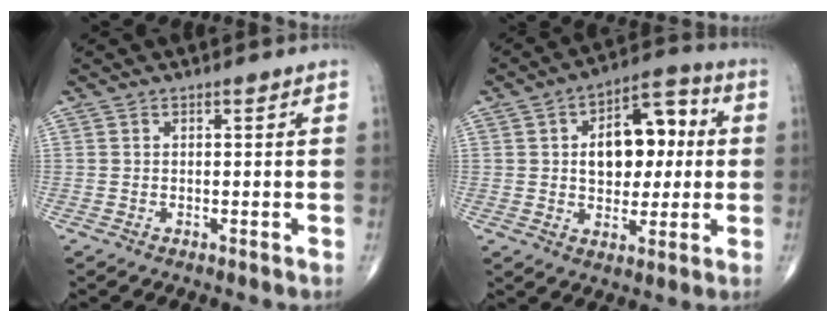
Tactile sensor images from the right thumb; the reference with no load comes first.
{"total": 14.2, "force": [1.7, 8.8, 11.0], "torque": [-0.120, 0.022, 0.023]}